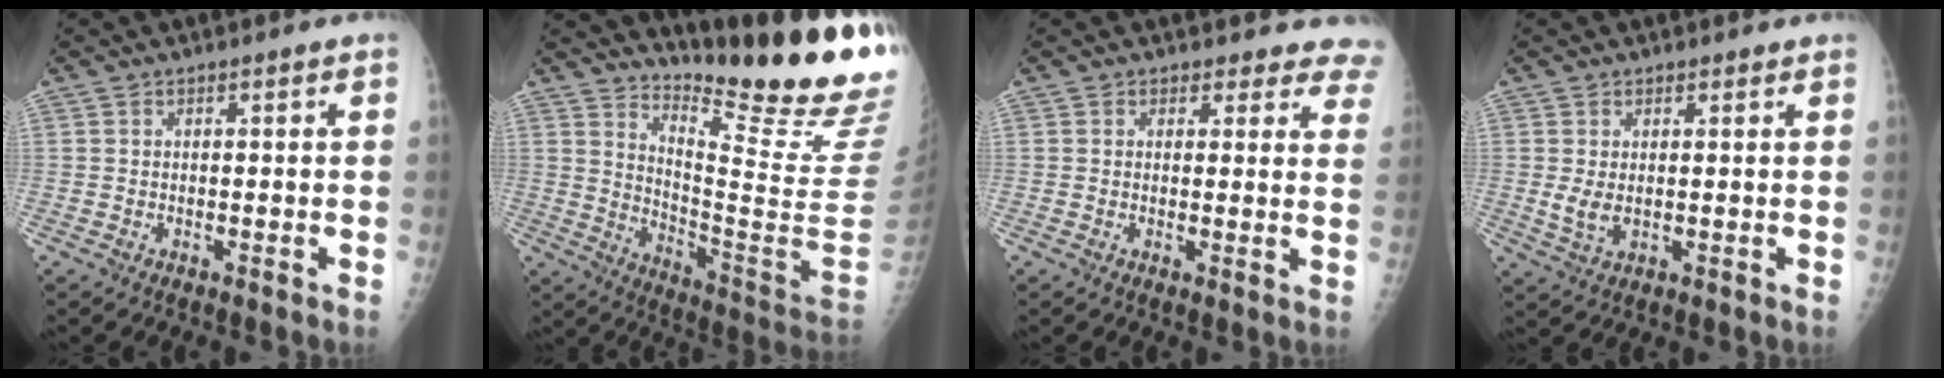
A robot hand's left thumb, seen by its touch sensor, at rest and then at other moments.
{"total": 21.3, "force": [18.3, 0.1, 10.8], "torque": [-0.146, -0.200, 0.259]}
{"total": 7.9, "force": [7.1, 3.5, 0.0], "torque": [0.061, -0.030, 0.042]}
{"total": 3.4, "force": [0.6, 2.2, 2.5], "torque": [-0.044, -0.011, 0.017]}